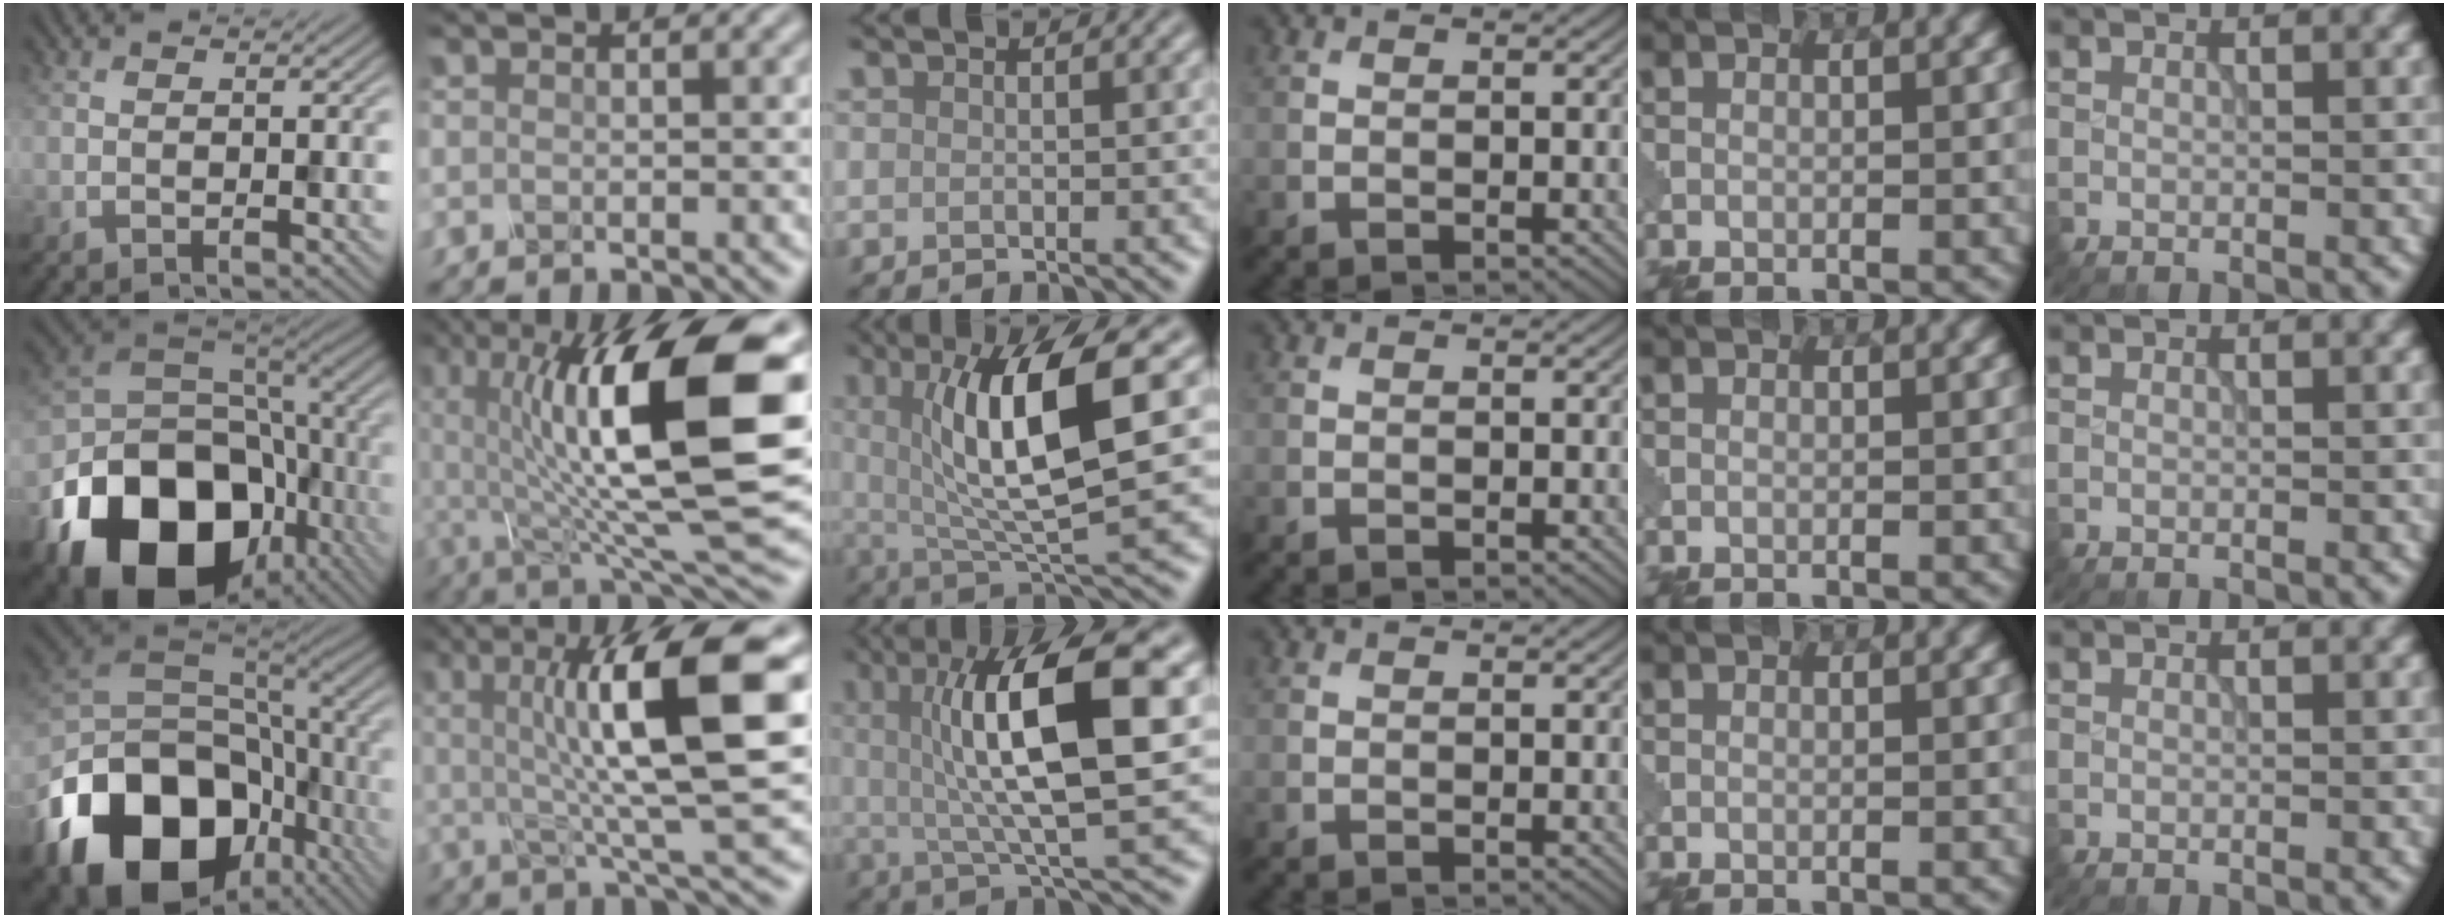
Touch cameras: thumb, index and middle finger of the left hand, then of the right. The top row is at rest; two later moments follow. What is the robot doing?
{"motion": "shake", "object": "sieve"}